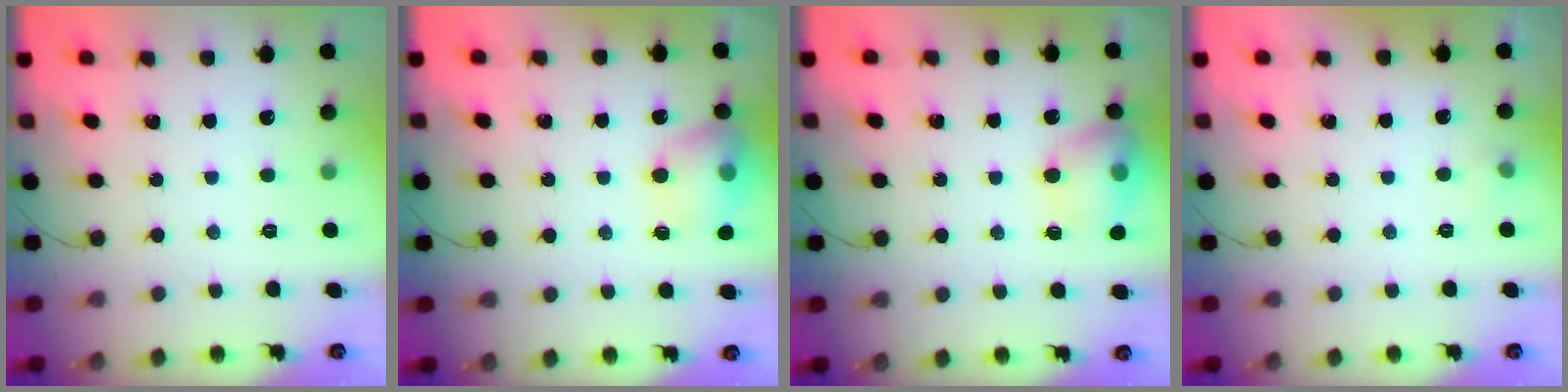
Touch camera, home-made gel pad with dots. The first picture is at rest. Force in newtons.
{"total": 13.1, "press": 13.0, "slide": 1.7}
{"total": 13.1, "press": 13.0, "slide": 1.7}
{"total": 7.4, "press": 3.1, "slide": 6.7}